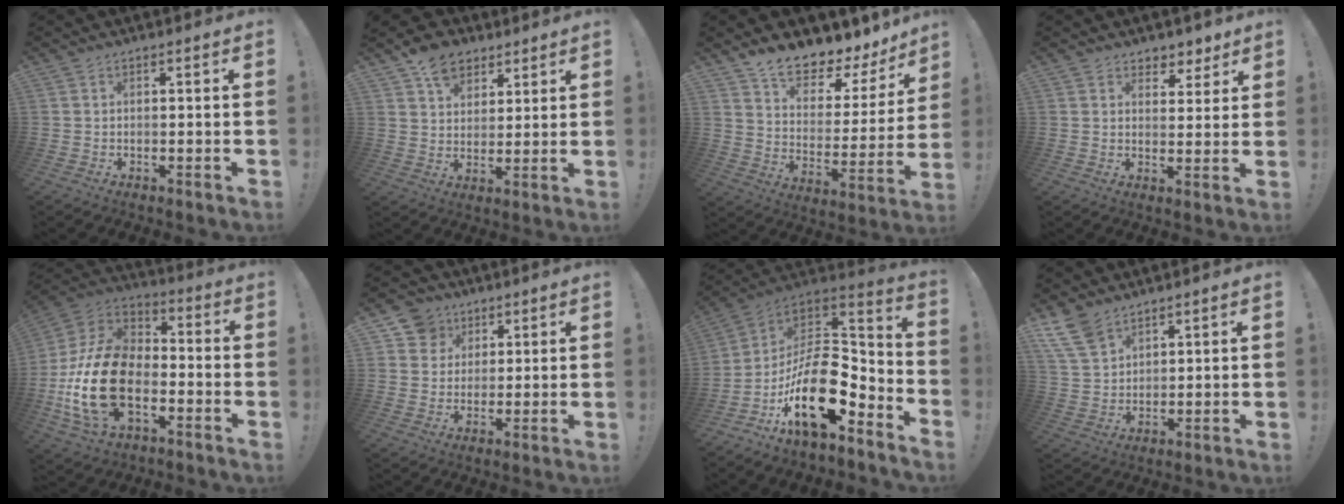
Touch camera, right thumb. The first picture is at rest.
{"total": 9.5, "force": [6.2, 6.3, 3.5], "torque": [-0.052, -0.032, 0.121]}
{"total": 11.2, "force": [9.9, 3.2, 4.1], "torque": [-0.066, -0.098, 0.170]}
{"total": 5.0, "force": [3.9, 3.1, 0.5], "torque": [0.012, -0.037, 0.071]}
{"total": 23.6, "force": [-6.2, 14.6, 17.4], "torque": [-0.359, 0.042, -0.094]}
{"total": 8.7, "force": [4.2, 7.5, 1.4], "torque": [-0.020, -0.029, 0.086]}
{"total": 22.0, "force": [-5.9, 11.9, 17.6], "torque": [-0.297, 0.032, -0.090]}
{"total": 9.6, "force": [7.0, 5.0, 4.2], "torque": [-0.087, -0.033, 0.142]}